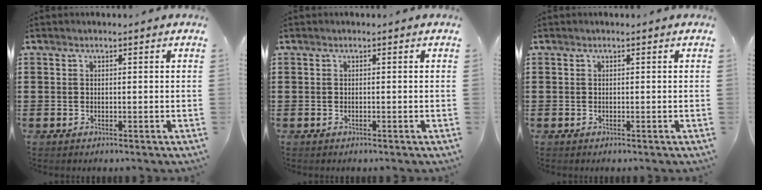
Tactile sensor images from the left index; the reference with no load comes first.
{"total": 0.0}
{"total": 0.0}